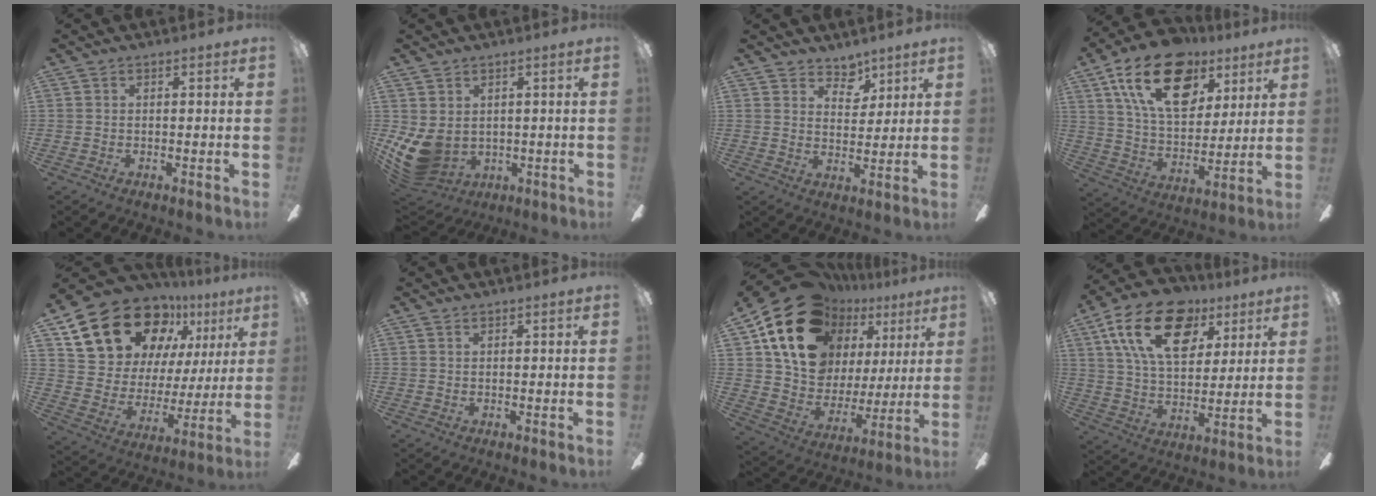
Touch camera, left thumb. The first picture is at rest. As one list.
[{"total": 8.5, "force": [-0.4, 6.6, 5.4], "torque": [-0.141, -0.011, 0.000]}, {"total": 5.7, "force": [4.7, 3.1, 0.8], "torque": [-0.011, -0.027, 0.085]}, {"total": 23.0, "force": [11.9, 13.6, 14.2], "torque": [-0.233, -0.041, 0.209]}, {"total": 22.0, "force": [14.0, 13.2, 10.5], "torque": [-0.184, -0.076, 0.268]}, {"total": 0.5, "force": [0.5, 0.2, 0.1], "torque": [-0.002, 0.001, 0.009]}, {"total": 22.8, "force": [14.0, 15.0, 10.0], "torque": [-0.185, -0.081, 0.276]}, {"total": 20.9, "force": [10.2, 12.6, 13.2], "torque": [-0.217, -0.024, 0.181]}]